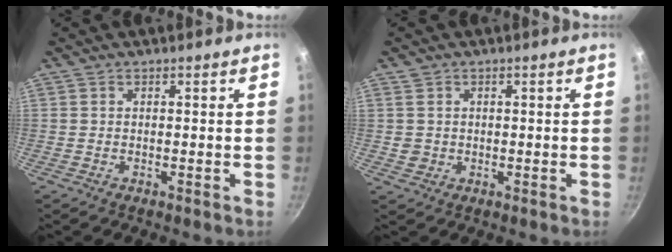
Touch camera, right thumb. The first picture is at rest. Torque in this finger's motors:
{"motor_torque": [-0.25, -0.25, 0.21, 0.24, -0.01]}